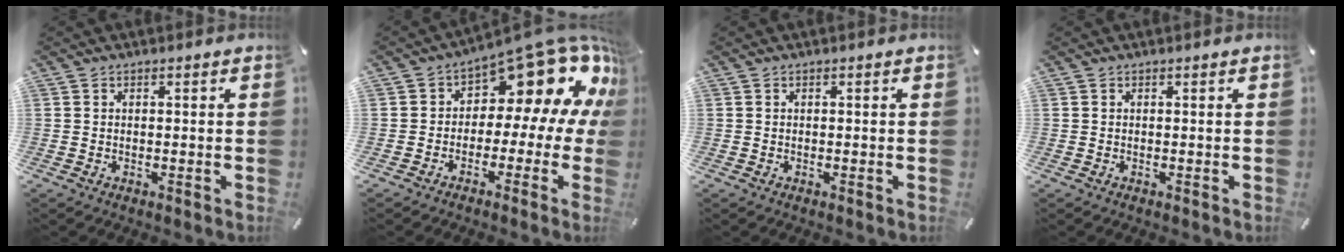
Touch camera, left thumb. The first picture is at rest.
{"total": 16.4, "force": [8.7, 8.7, 10.8], "torque": [-0.137, -0.074, 0.142]}
{"total": 0.0}
{"total": 0.0}